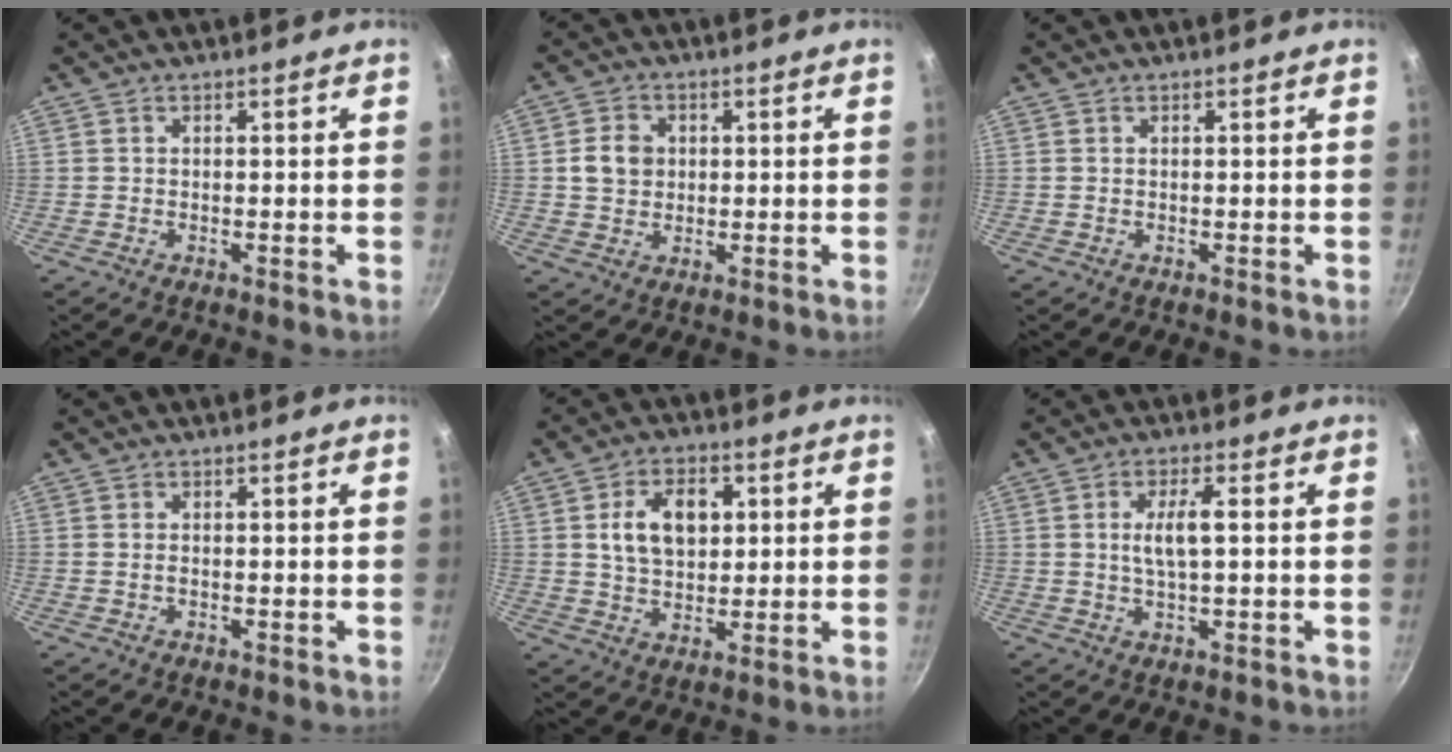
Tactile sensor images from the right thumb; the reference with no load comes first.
{"total": 5.5, "force": [0.7, 4.7, 2.8], "torque": [-0.031, 0.007, 0.009]}
{"total": 0.0}
{"total": 0.8, "force": [-0.1, 0.5, 0.6], "torque": [-0.011, 0.002, -0.002]}
{"total": 10.4, "force": [2.3, 6.9, 7.4], "torque": [-0.101, 0.000, 0.038]}
{"total": 5.4, "force": [0.6, 1.4, 5.2], "torque": [-0.103, 0.007, 0.013]}